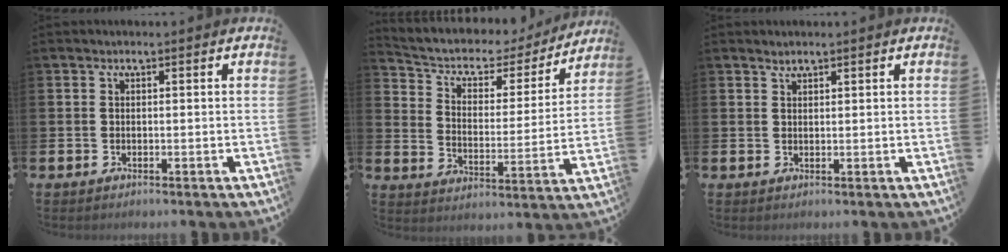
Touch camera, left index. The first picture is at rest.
{"total": 6.3, "force": [5.3, 2.8, 1.7], "torque": [-0.064, -0.038, 0.084]}
{"total": 1.3, "force": [1.2, 0.4, 0.2], "torque": [0.009, -0.004, 0.019]}